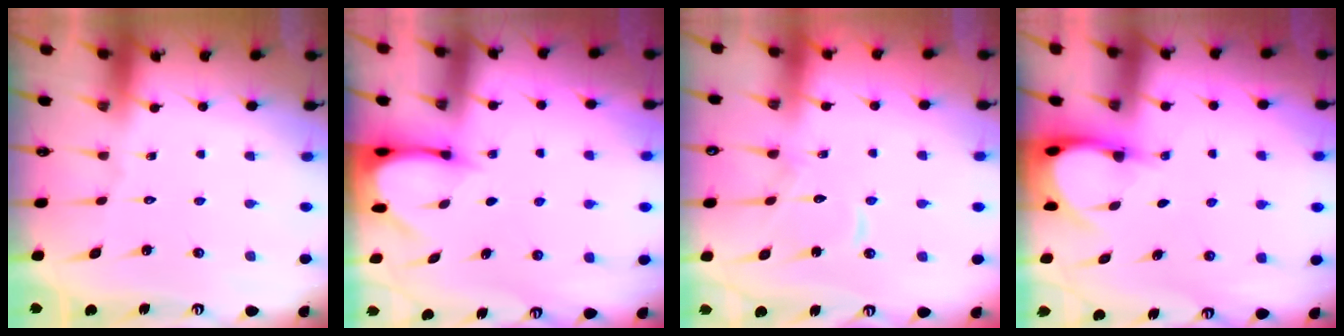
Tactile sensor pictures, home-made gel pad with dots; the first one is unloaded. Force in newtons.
{"total": 3.6, "press": 3.6, "slide": 0.2}
{"total": 7.8, "press": 7.8, "slide": 0.6}
{"total": 3.7, "press": 3.7, "slide": 0.3}